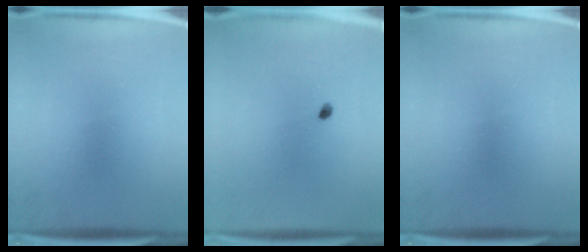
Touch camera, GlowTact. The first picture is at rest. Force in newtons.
{"total": 0.9}
{"total": 0.0}